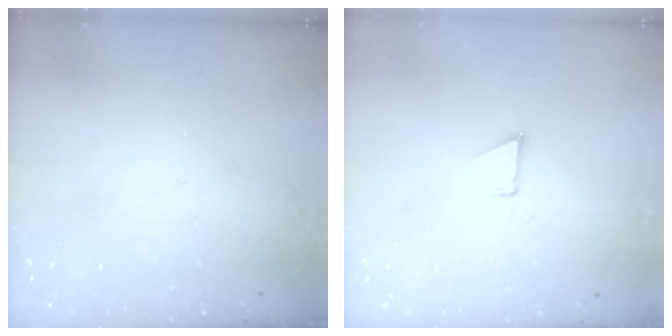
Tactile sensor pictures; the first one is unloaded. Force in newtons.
{"total": 1.9, "press": 1.9, "slide": 0.0}